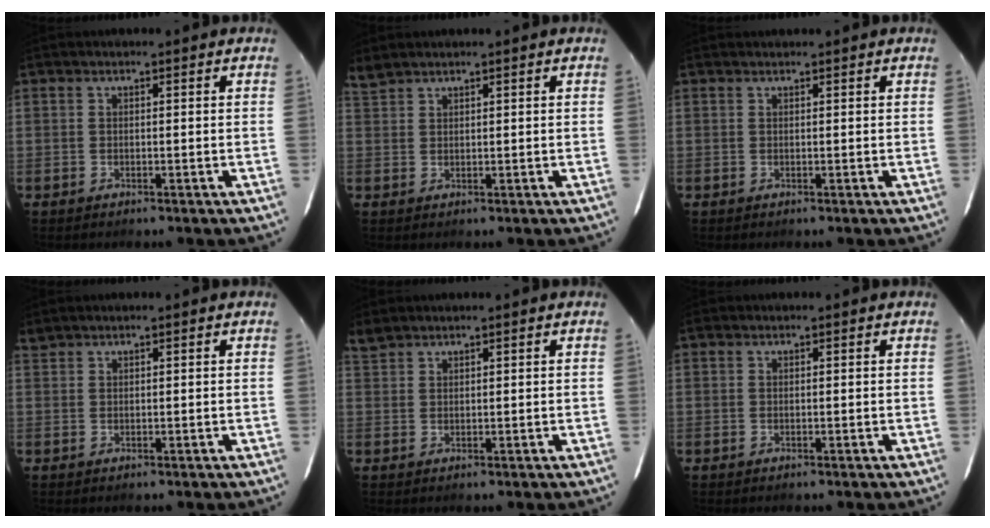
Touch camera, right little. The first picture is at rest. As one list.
[{"total": 1.9, "force": [1.8, 0.2, 0.3], "torque": [-0.014, 0.014, 0.045]}, {"total": 1.1, "force": [1.1, 0.0, 0.2], "torque": [-0.003, 0.019, 0.023]}, {"total": 0.8, "force": [0.8, 0.1, -0.1], "torque": [-0.008, 0.012, 0.025]}, {"total": 1.9, "force": [1.8, 0.4, 0.2], "torque": [-0.012, 0.013, 0.042]}, {"total": 0.0}]